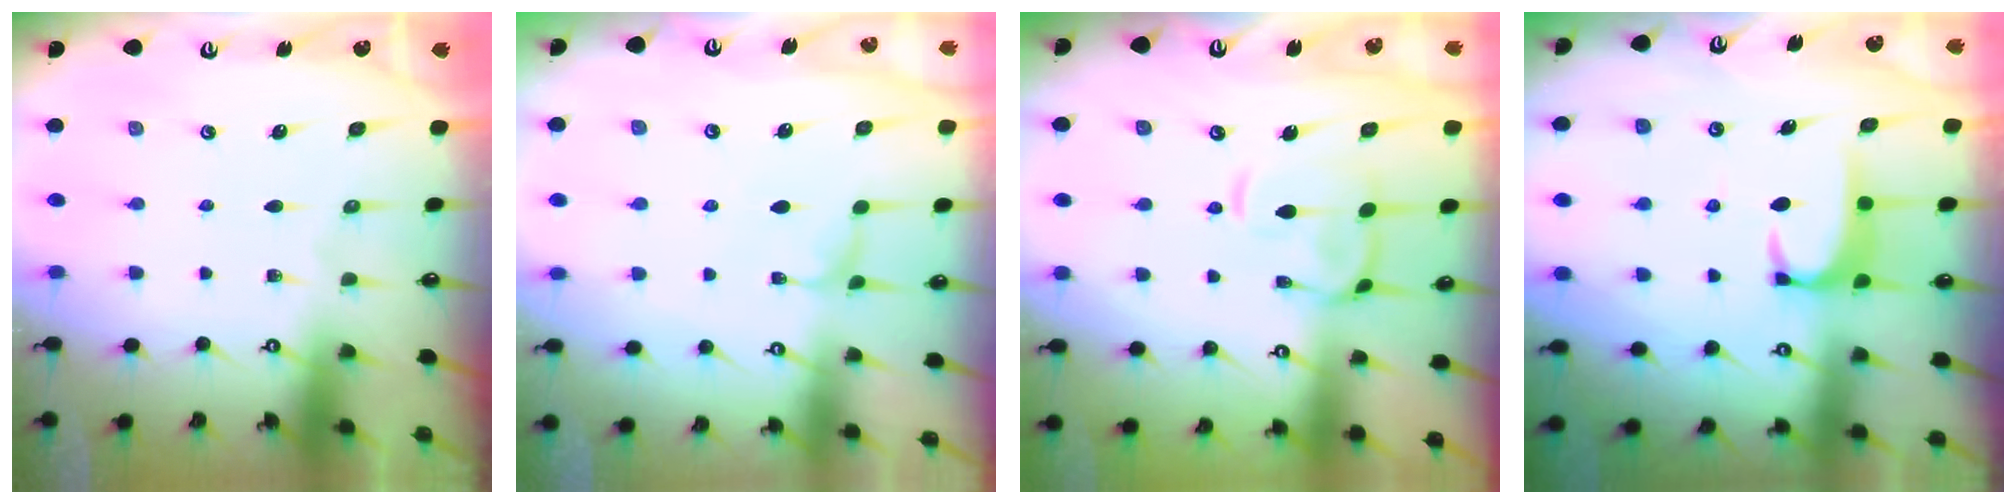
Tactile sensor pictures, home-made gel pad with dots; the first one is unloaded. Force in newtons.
{"total": 2.8, "press": 2.8, "slide": 0.2}
{"total": 5.2, "press": 5.0, "slide": 1.1}
{"total": 2.5, "press": 2.4, "slide": 0.6}